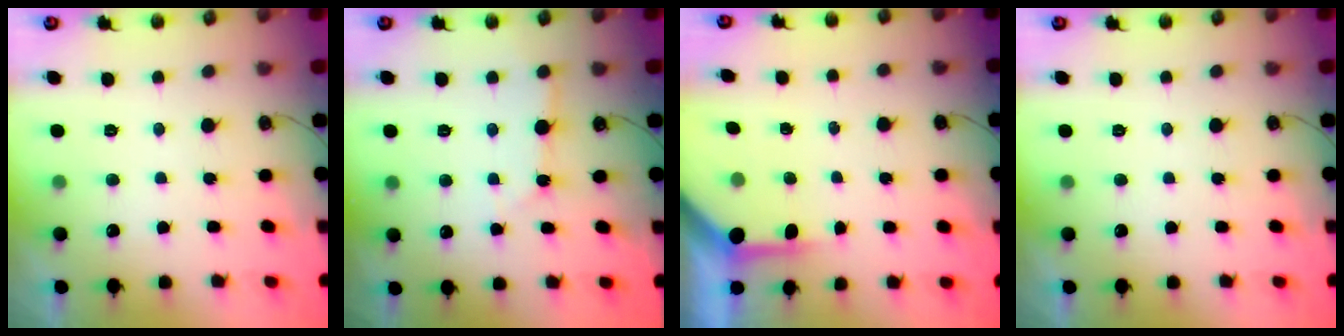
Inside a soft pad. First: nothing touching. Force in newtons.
{"total": 3.4, "press": 3.4, "slide": 0.2}
{"total": 4.0, "press": 4.0, "slide": 0.3}
{"total": 0.0}